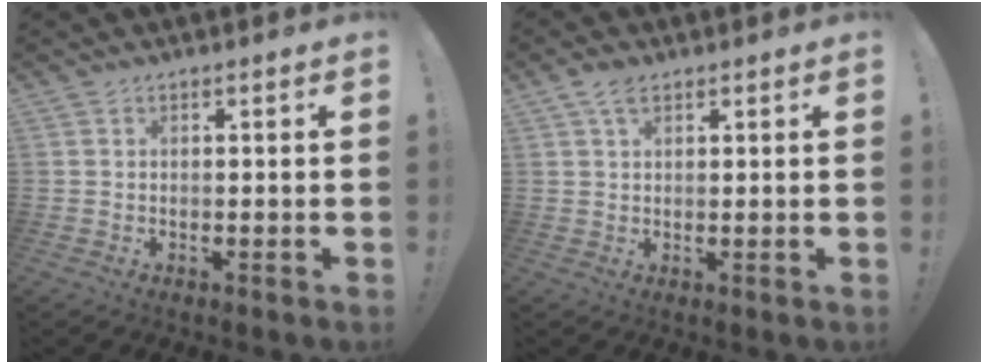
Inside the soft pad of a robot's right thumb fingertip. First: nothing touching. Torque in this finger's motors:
{"motor_torque": [-0.62, 0.15, 0.16, 0.27, 0.02]}